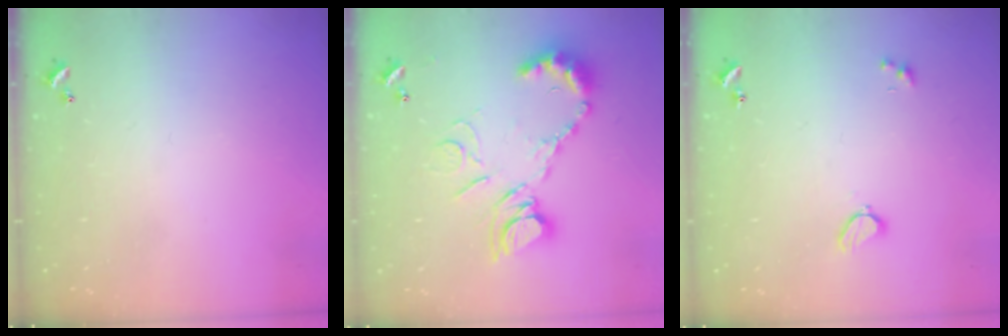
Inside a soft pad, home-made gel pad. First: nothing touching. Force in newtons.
{"total": 14.6, "press": 14.4, "slide": 1.8}
{"total": 1.9, "press": 1.9, "slide": 0.6}